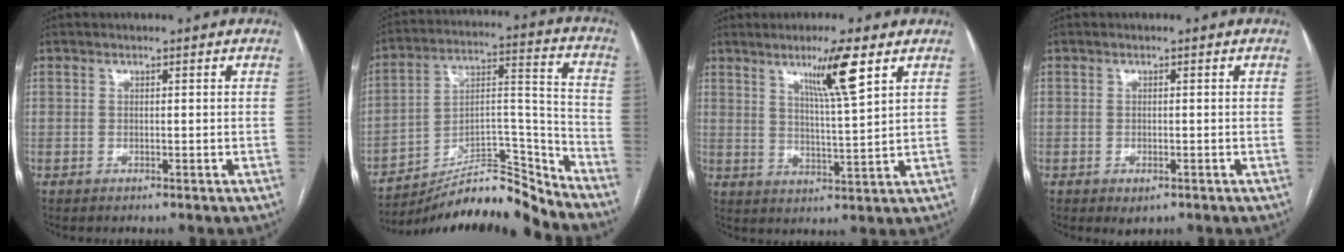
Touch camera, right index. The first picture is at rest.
{"total": 16.0, "force": [-15.2, 1.1, 4.8], "torque": [-0.072, 0.055, -0.256]}
{"total": 8.3, "force": [4.6, -0.4, 6.9], "torque": [-0.118, -0.008, 0.079]}
{"total": 1.7, "force": [-0.8, 0.9, 1.2], "torque": [-0.016, -0.001, -0.005]}